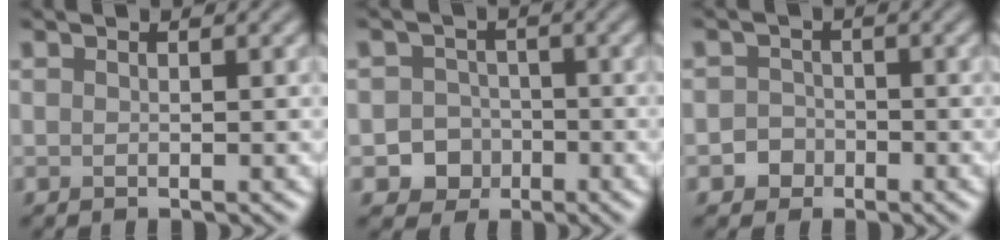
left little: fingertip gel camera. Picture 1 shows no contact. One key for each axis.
{"total": 3.7, "fx": -1.6, "fy": 3.3, "fz": 0.8, "tx": 0.019, "ty": 0.002, "tz": -0.037}
{"total": 1.8, "fx": -0.8, "fy": 1.6, "fz": 0.3, "tx": 0.008, "ty": 0.004, "tz": -0.020}